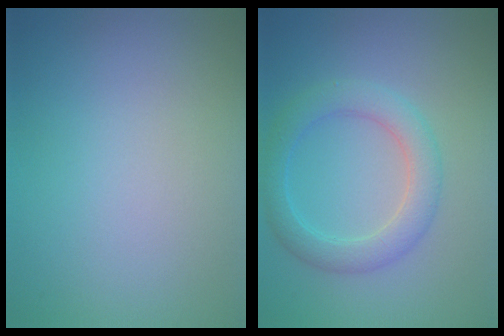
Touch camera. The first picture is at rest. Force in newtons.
{"total": 3.7, "press": 3.7, "slide": 0.2}